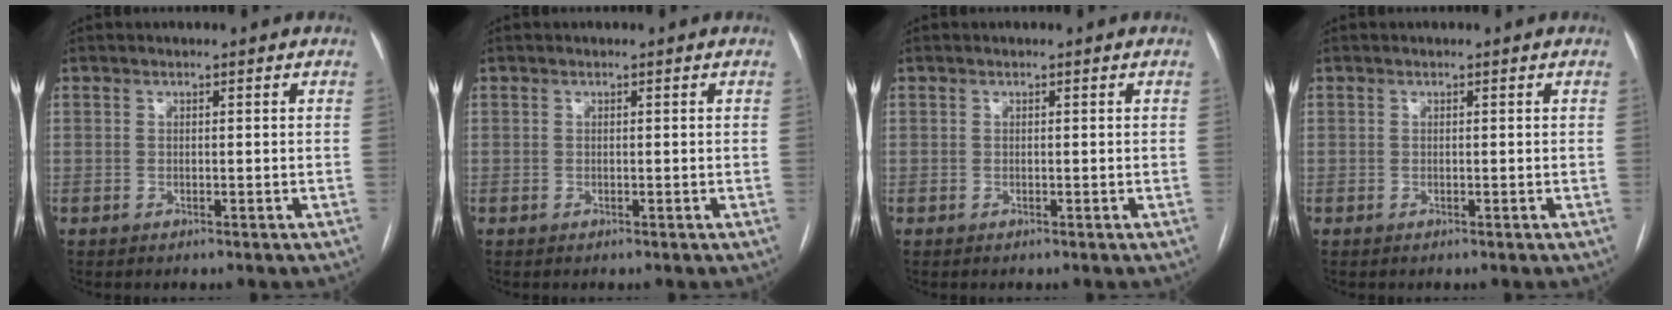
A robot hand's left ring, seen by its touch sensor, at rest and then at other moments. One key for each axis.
{"total": 0.0}
{"total": 0.0}
{"total": 0.0}